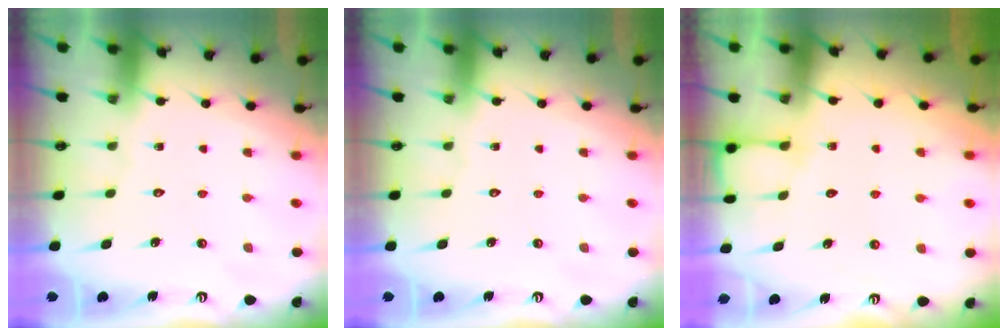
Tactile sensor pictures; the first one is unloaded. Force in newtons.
{"total": 0.0}
{"total": 4.3, "press": 4.3, "slide": 0.4}